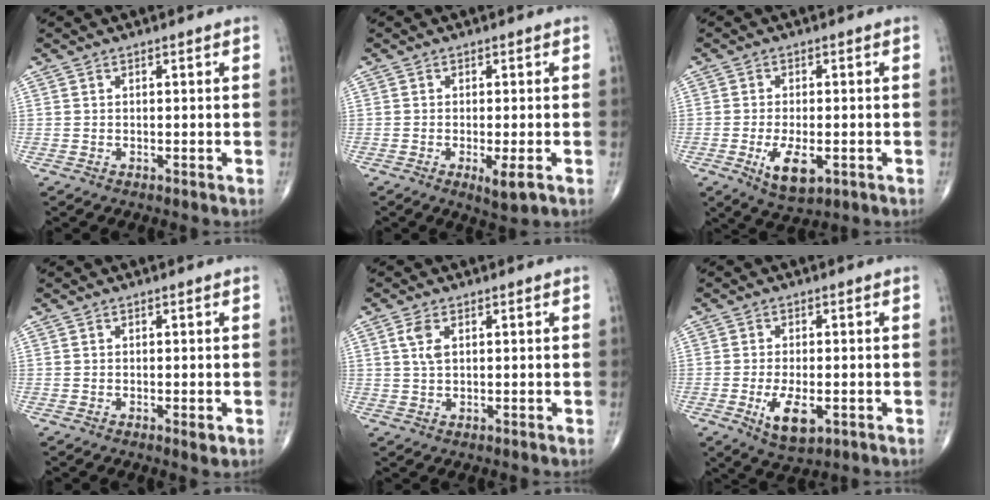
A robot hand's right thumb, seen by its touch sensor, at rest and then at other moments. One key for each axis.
{"total": 3.6, "fx": -1.3, "fy": 0.8, "fz": 3.3, "tx": -0.056, "ty": -0.010, "tz": -0.022}
{"total": 6.9, "fx": -2.2, "fy": 3.1, "fz": 5.7, "tx": -0.099, "ty": -0.009, "tz": -0.030}
{"total": 1.4, "fx": -0.5, "fy": 0.5, "fz": 1.2, "tx": -0.017, "ty": -0.003, "tz": -0.007}
{"total": 3.2, "fx": 1.1, "fy": 1.5, "fz": 2.6, "tx": -0.059, "ty": 0.003, "tz": 0.023}
{"total": 7.0, "fx": -2.1, "fy": 3.2, "fz": 5.8, "tx": -0.101, "ty": -0.009, "tz": -0.029}